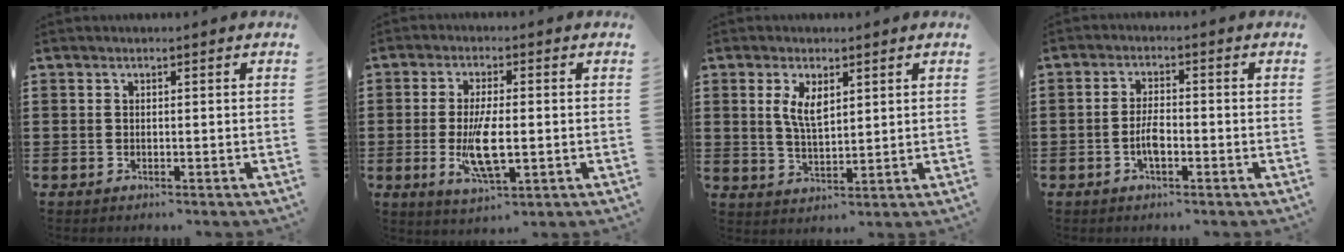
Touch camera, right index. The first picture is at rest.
{"total": 8.2, "force": [-1.2, 2.8, 7.6], "torque": [-0.162, -0.013, -0.025]}
{"total": 4.4, "force": [1.7, 1.8, 3.6], "torque": [-0.077, 0.004, 0.030]}
{"total": 3.7, "force": [-1.2, 1.4, 3.2], "torque": [-0.072, 0.000, -0.025]}